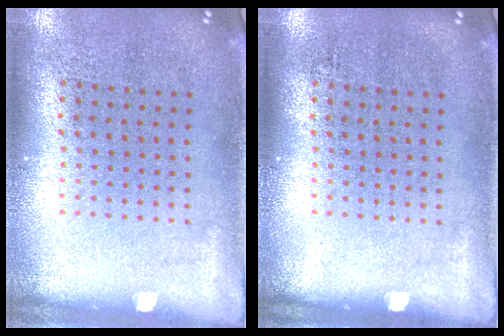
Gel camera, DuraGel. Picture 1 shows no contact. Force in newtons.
{"total": 0.0}